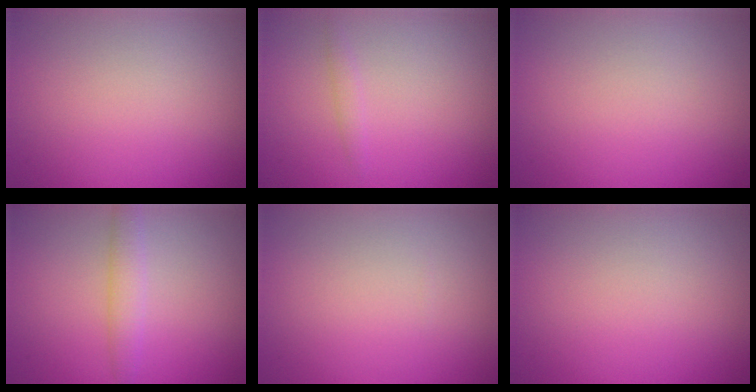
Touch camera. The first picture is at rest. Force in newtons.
{"total": 0.9, "press": 0.9, "slide": 0.0}
{"total": 0.0}
{"total": 2.1, "press": 2.1, "slide": 0.1}
{"total": 0.0}
{"total": 0.0}